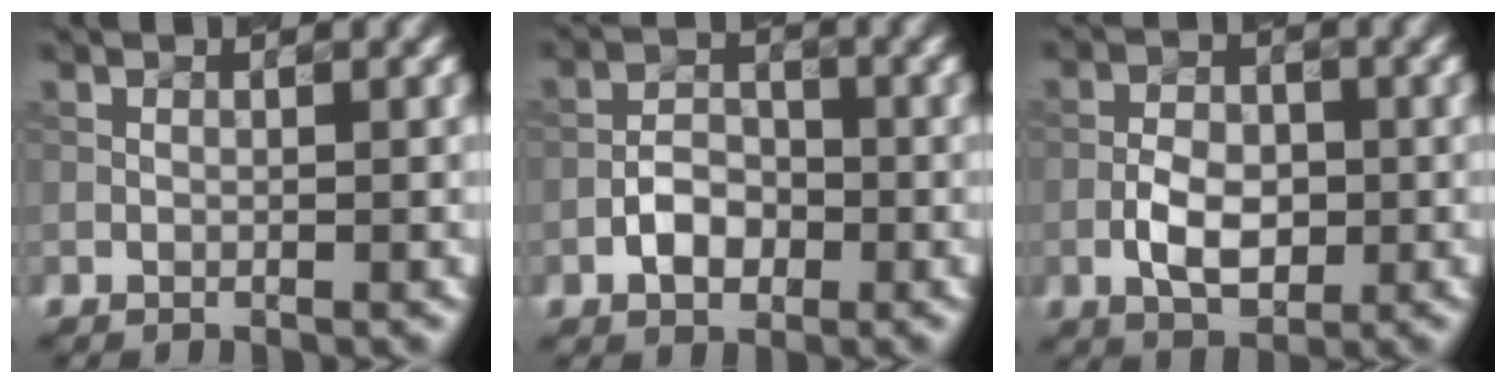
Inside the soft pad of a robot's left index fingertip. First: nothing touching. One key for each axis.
{"total": 3.0, "fx": -1.3, "fy": 2.0, "fz": 1.8, "tx": -0.027, "ty": 0.008, "tz": -0.024}
{"total": 4.0, "fx": -1.1, "fy": 2.4, "fz": 2.9, "tx": -0.052, "ty": 0.004, "tz": -0.023}